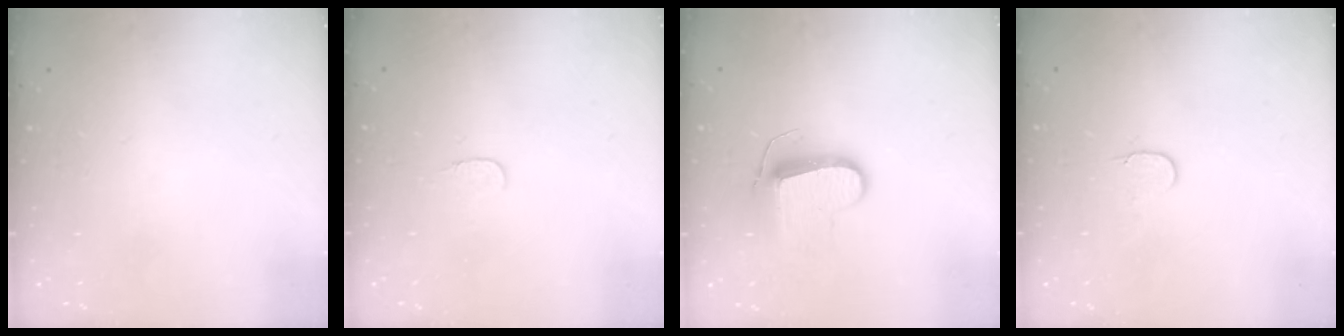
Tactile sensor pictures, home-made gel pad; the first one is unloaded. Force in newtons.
{"total": 4.3, "press": 4.3, "slide": 0.3}
{"total": 9.8, "press": 9.8, "slide": 0.4}
{"total": 3.6, "press": 3.6, "slide": 0.4}